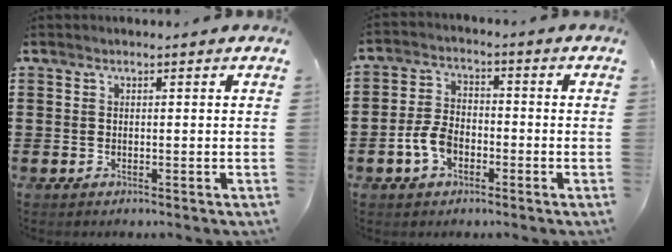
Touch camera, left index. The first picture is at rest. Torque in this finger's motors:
{"motor_torque": [0.41, 0.14, 0.47, 0.12]}